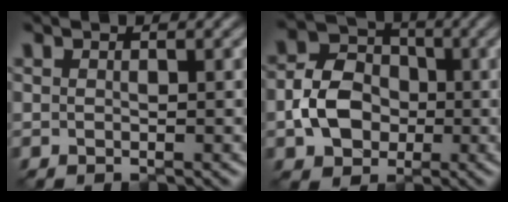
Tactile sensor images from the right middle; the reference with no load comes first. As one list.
[{"total": 5.3, "force": [-1.5, 4.2, 2.8], "torque": [-0.054, 0.005, -0.035]}]